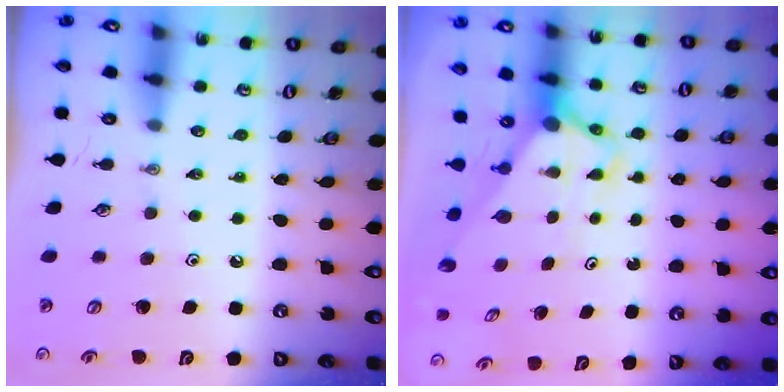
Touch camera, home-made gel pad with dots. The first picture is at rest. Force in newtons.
{"total": 3.1, "press": 3.1, "slide": 0.2}